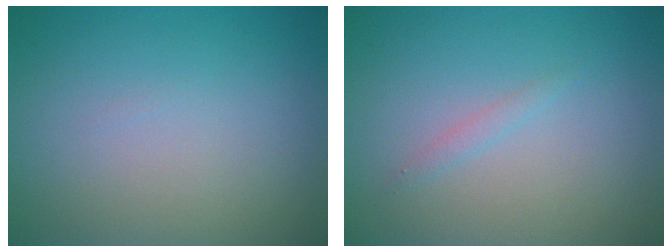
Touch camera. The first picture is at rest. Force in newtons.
{"total": 0.7, "press": 0.7, "slide": 0.1}